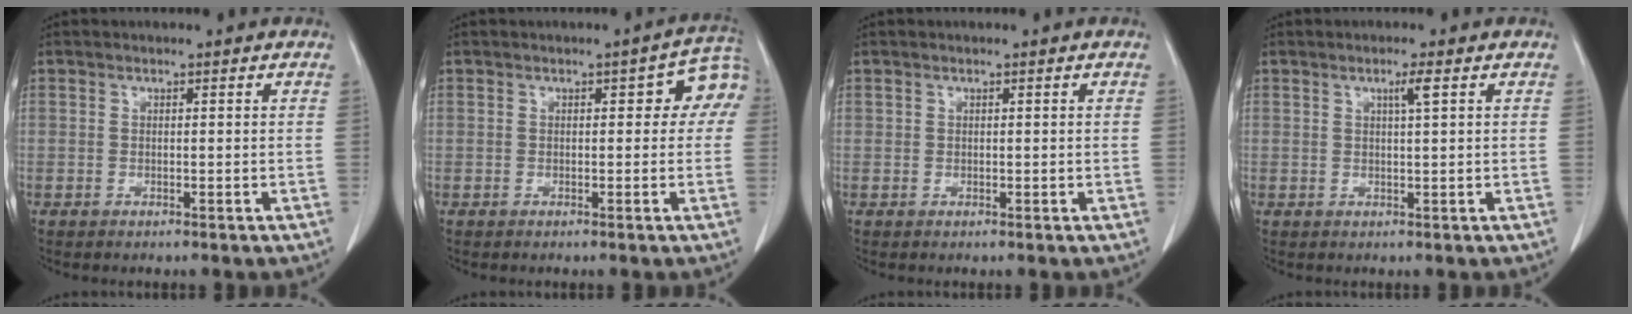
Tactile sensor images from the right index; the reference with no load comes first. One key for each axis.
{"total": 5.5, "fx": 1.1, "fy": 2.6, "fz": 4.7, "tx": -0.048, "ty": 0.029, "tz": 0.009}
{"total": 0.6, "fx": 0.3, "fy": 0.4, "fz": 0.3, "tx": 0.002, "ty": -0.001, "tz": 0.007}
{"total": 2.0, "fx": 0.8, "fy": -0.3, "fz": 1.8, "tx": -0.033, "ty": -0.002, "tz": 0.014}